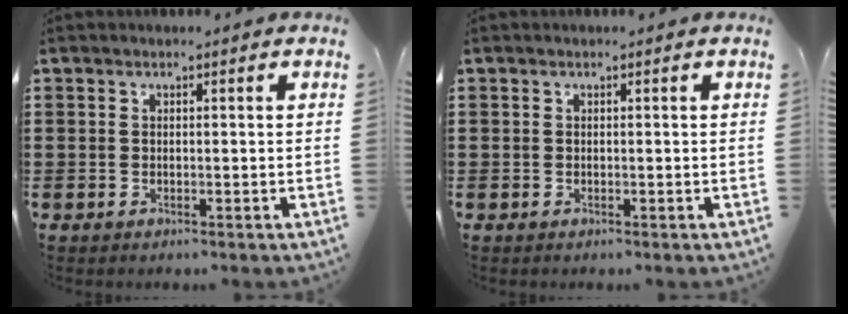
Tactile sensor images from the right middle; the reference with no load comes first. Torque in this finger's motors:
{"motor_torque": [-0.01, 0.00, 0.00, 0.00]}